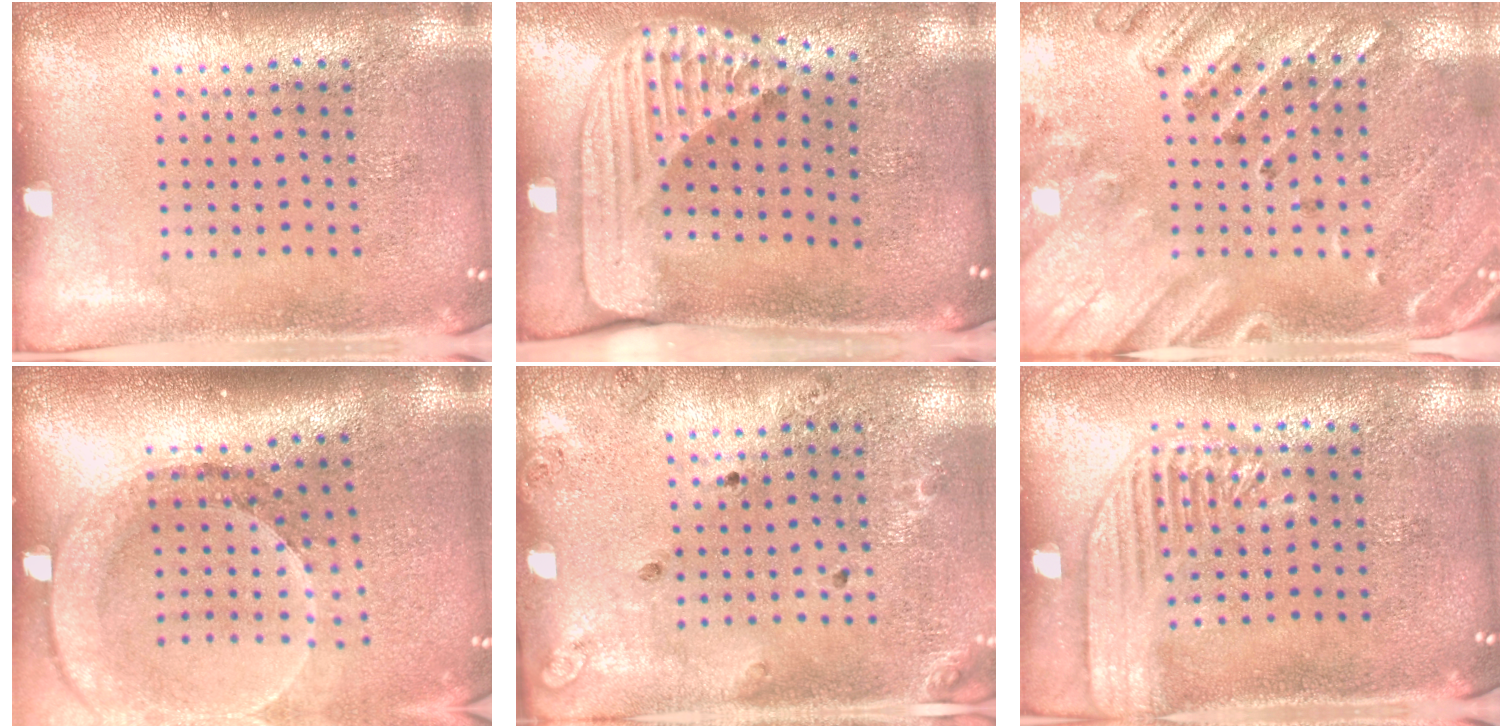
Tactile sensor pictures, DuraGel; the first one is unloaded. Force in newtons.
{"total": 2.4, "press": 1.8, "slide": 1.7}
{"total": 2.6, "press": 2.2, "slide": 1.3}
{"total": 2.6, "press": 2.0, "slide": 1.6}
{"total": 1.2, "press": 1.1, "slide": 0.5}
{"total": 1.8, "press": 1.7, "slide": 0.2}